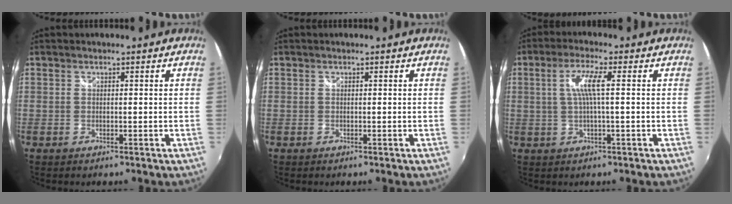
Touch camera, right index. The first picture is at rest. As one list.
[{"total": 0.0}, {"total": 5.3, "force": [0.6, 0.3, 5.2], "torque": [-0.104, 0.003, 0.015]}]